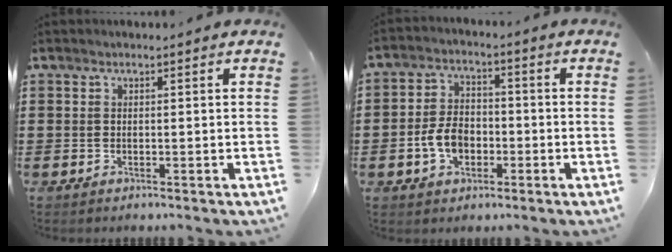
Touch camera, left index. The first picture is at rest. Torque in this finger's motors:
{"motor_torque": [0.86, 0.03, 0.51, 0.09]}